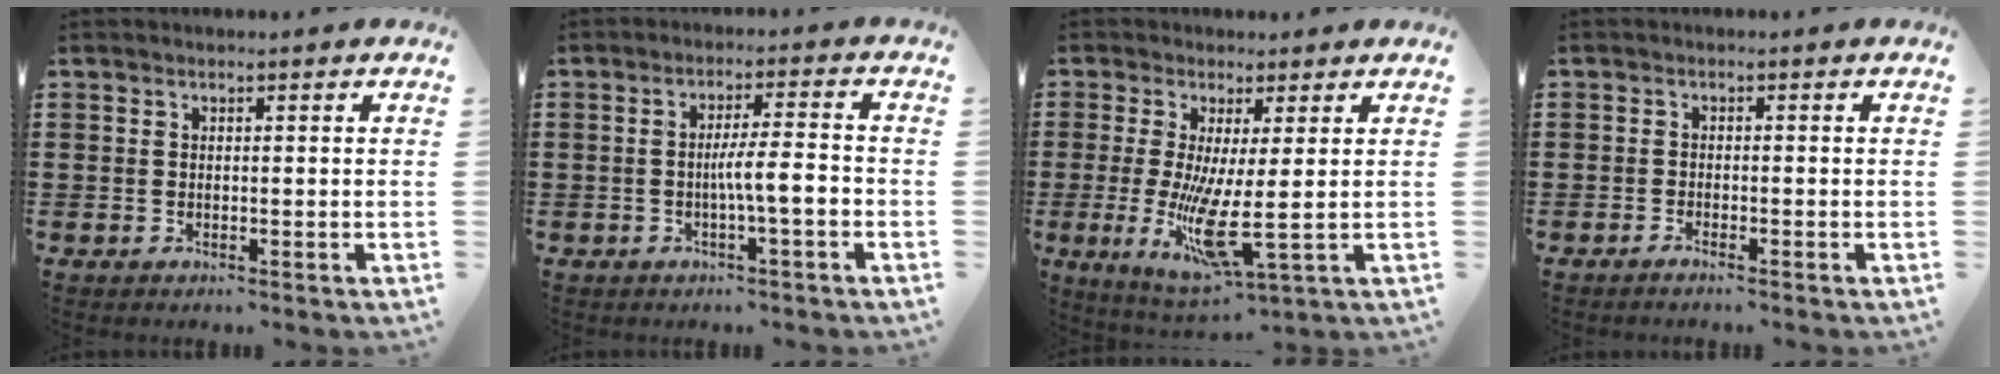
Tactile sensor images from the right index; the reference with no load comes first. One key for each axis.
{"total": 5.3, "fx": -1.4, "fy": 0.5, "fz": 5.1, "tx": -0.089, "ty": 0.001, "tz": -0.027}
{"total": 9.1, "fx": 0.0, "fy": 1.7, "fz": 9.0, "tx": -0.182, "ty": -0.027, "tz": 0.003}
{"total": 1.1, "fx": -1.0, "fy": 0.0, "fz": 0.3, "tx": -0.007, "ty": -0.001, "tz": -0.020}